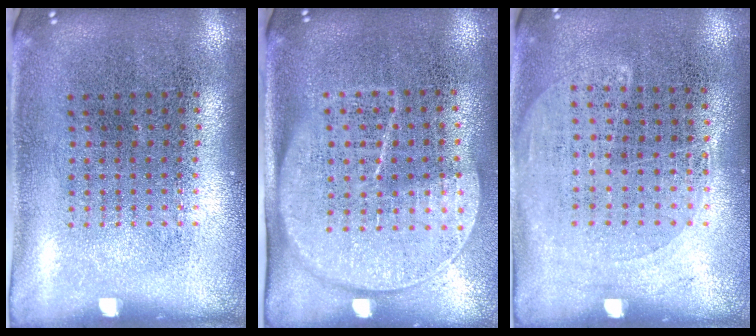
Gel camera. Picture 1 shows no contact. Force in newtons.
{"total": 1.8, "press": 1.5, "slide": 1.0}
{"total": 1.3, "press": 1.0, "slide": 0.7}